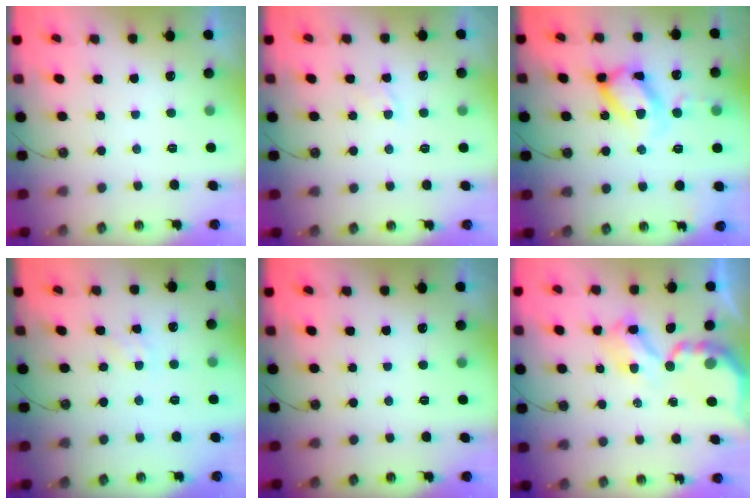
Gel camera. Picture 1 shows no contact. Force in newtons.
{"total": 3.3, "press": 3.3, "slide": 0.4}
{"total": 15.8, "press": 15.7, "slide": 1.6}
{"total": 0.9, "press": 0.9, "slide": 0.2}
{"total": 0.0}
{"total": 5.3, "press": 5.3, "slide": 0.4}